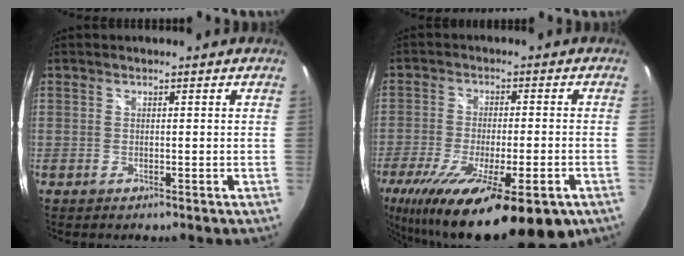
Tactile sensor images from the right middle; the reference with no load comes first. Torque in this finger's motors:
{"motor_torque": [1.78, -0.37, 0.58, 0.21]}